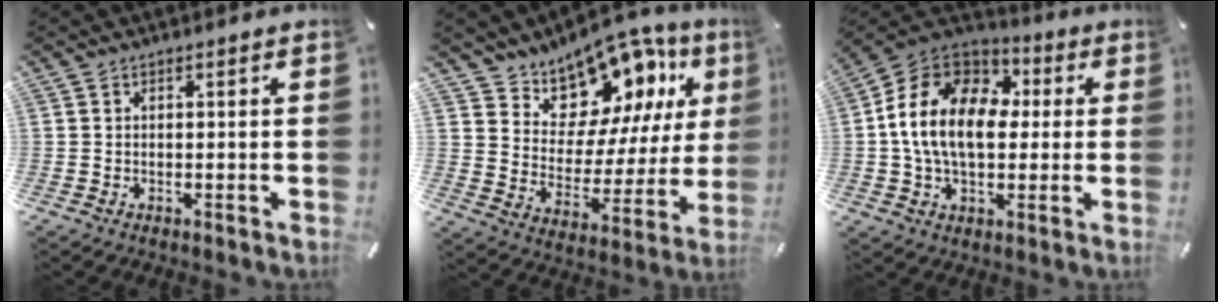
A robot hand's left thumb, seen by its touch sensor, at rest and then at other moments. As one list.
[{"total": 12.2, "force": [9.9, 6.9, 1.4], "torque": [-0.032, -0.112, 0.178]}, {"total": 16.5, "force": [0.4, 11.7, 11.6], "torque": [-0.253, 0.011, 0.003]}]